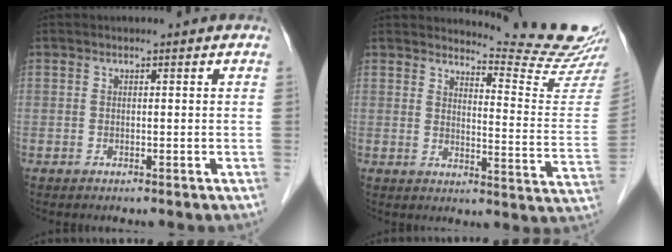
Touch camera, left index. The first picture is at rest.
{"total": 14.1, "force": [13.8, -2.4, 1.4], "torque": [-0.023, -0.127, 0.158]}